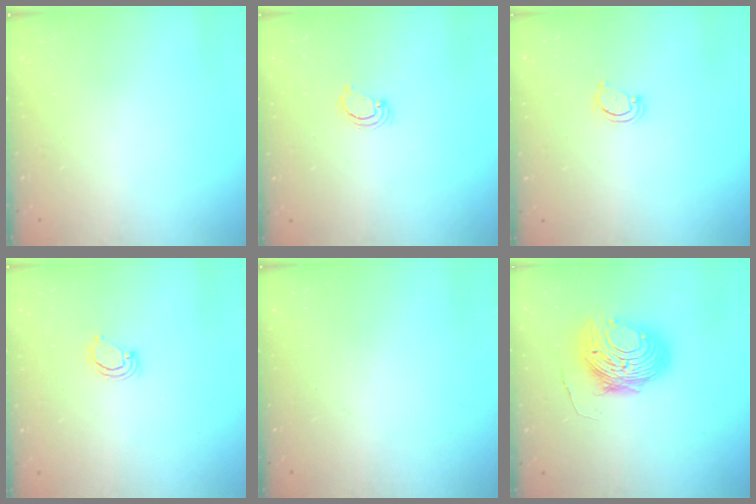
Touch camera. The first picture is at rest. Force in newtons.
{"total": 2.6, "press": 2.6, "slide": 0.2}
{"total": 3.2, "press": 3.2, "slide": 0.3}
{"total": 3.4, "press": 3.4, "slide": 0.3}
{"total": 0.0}
{"total": 13.5, "press": 13.4, "slide": 1.4}